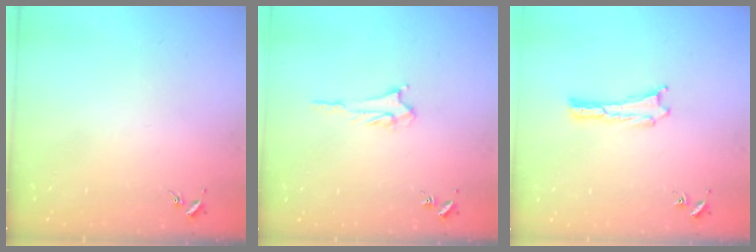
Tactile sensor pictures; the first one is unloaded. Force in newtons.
{"total": 2.6, "press": 2.6, "slide": 0.3}
{"total": 0.0}